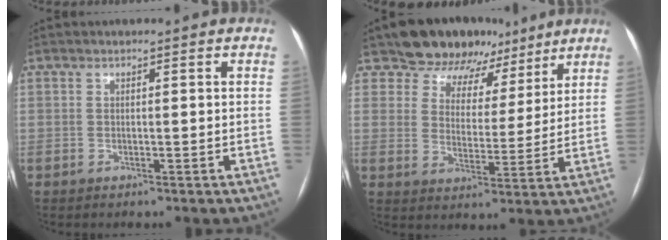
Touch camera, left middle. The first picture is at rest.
{"total": 11.1, "force": [8.8, 6.6, 1.6], "torque": [-0.010, 0.012, 0.121]}